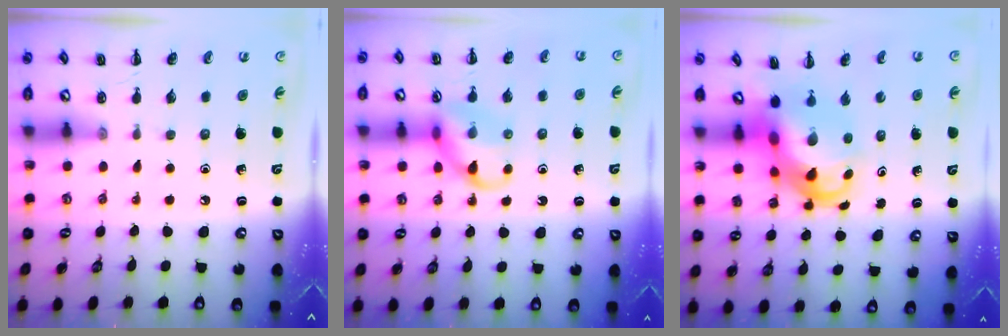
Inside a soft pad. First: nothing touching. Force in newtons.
{"total": 11.1, "press": 11.0, "slide": 1.3}
{"total": 7.7, "press": 7.4, "slide": 2.2}